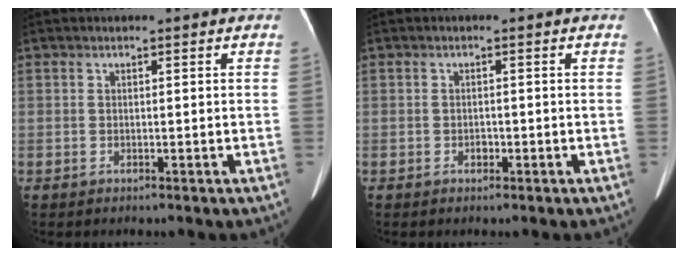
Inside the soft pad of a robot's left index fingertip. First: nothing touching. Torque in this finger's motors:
{"motor_torque": [0.33, 0.25, 0.09, 0.03]}